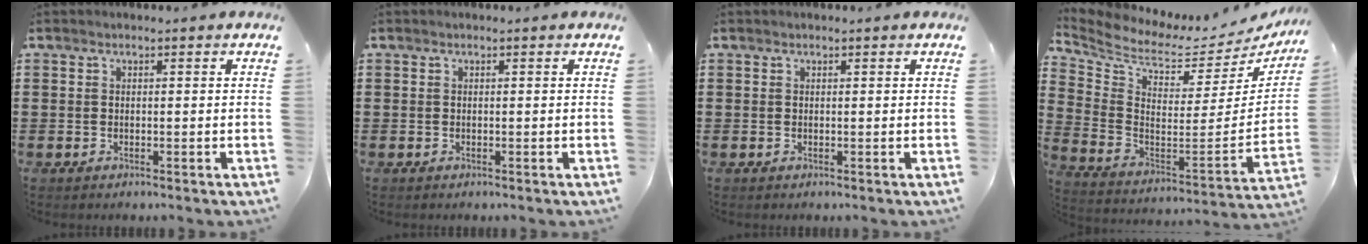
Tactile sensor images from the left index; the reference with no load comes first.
{"total": 0.0}
{"total": 0.0}
{"total": 4.9, "force": [4.2, 1.9, 1.7], "torque": [-0.064, -0.055, 0.067]}